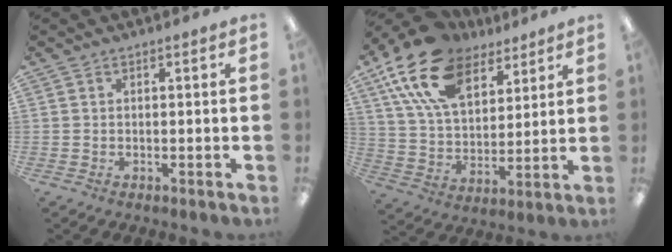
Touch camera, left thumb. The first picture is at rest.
{"total": 19.0, "force": [11.8, 10.5, 10.5], "torque": [-0.209, -0.046, 0.217]}